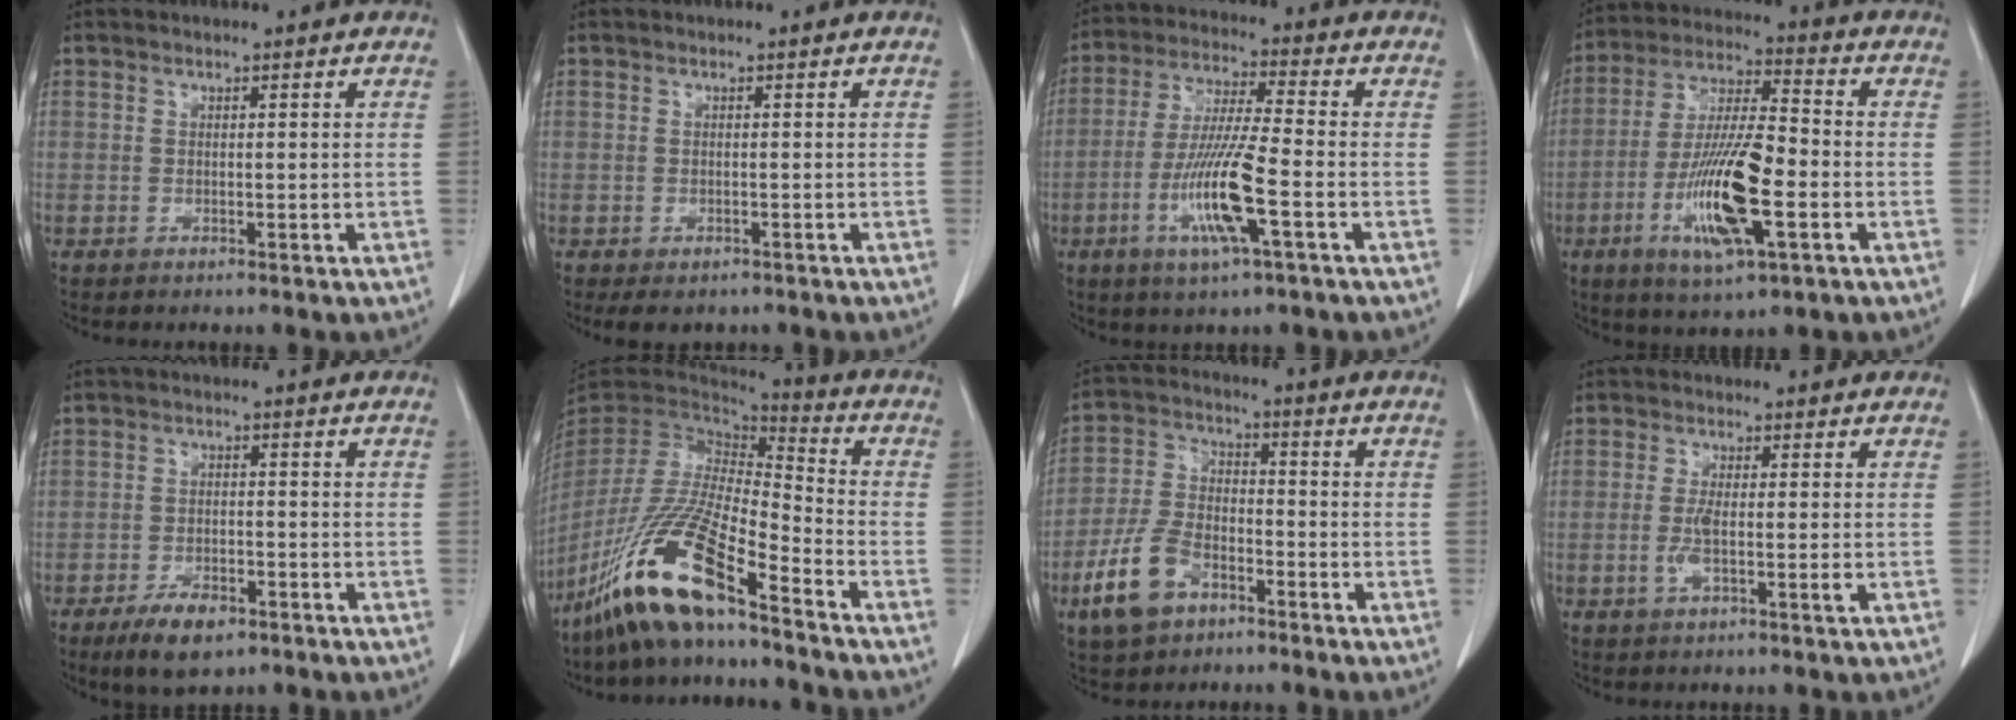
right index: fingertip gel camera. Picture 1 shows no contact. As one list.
[{"total": 3.4, "force": [-2.5, 2.2, 1.0], "torque": [-0.009, -0.001, -0.031]}, {"total": 11.8, "force": [-3.9, 0.3, 11.1], "torque": [-0.222, -0.013, -0.075]}, {"total": 14.8, "force": [-4.6, 2.7, 13.8], "torque": [-0.271, -0.009, -0.080]}, {"total": 5.9, "force": [-3.9, 2.3, 3.7], "torque": [-0.070, -0.004, -0.062]}, {"total": 16.4, "force": [-10.9, 2.2, 12.0], "torque": [-0.245, -0.027, -0.209]}, {"total": 10.0, "force": [-5.5, 5.5, 6.2], "torque": [-0.152, 0.003, -0.105]}, {"total": 3.3, "force": [-0.7, 0.2, 3.3], "torque": [-0.065, -0.004, -0.014]}]